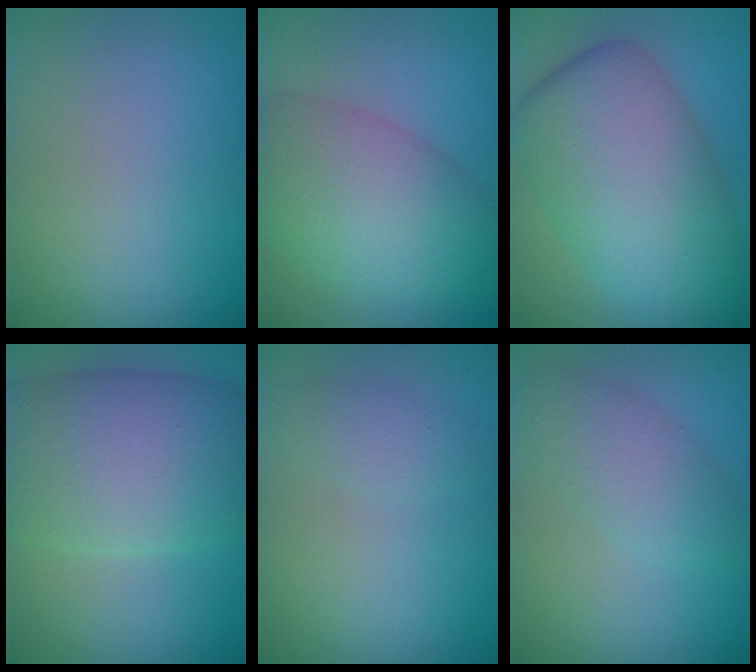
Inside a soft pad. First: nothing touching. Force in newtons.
{"total": 7.7, "press": 7.7, "slide": 0.0}
{"total": 11.3, "press": 11.3, "slide": 0.1}
{"total": 11.5, "press": 11.5, "slide": 0.5}
{"total": 1.8, "press": 1.8, "slide": 0.1}
{"total": 3.5, "press": 3.5, "slide": 0.1}